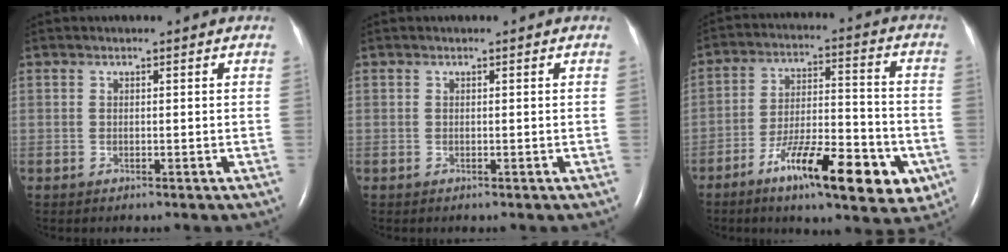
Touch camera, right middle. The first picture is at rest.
{"total": 0.0}
{"total": 16.7, "force": [-8.0, 4.1, 14.1], "torque": [-0.202, 0.002, -0.119]}